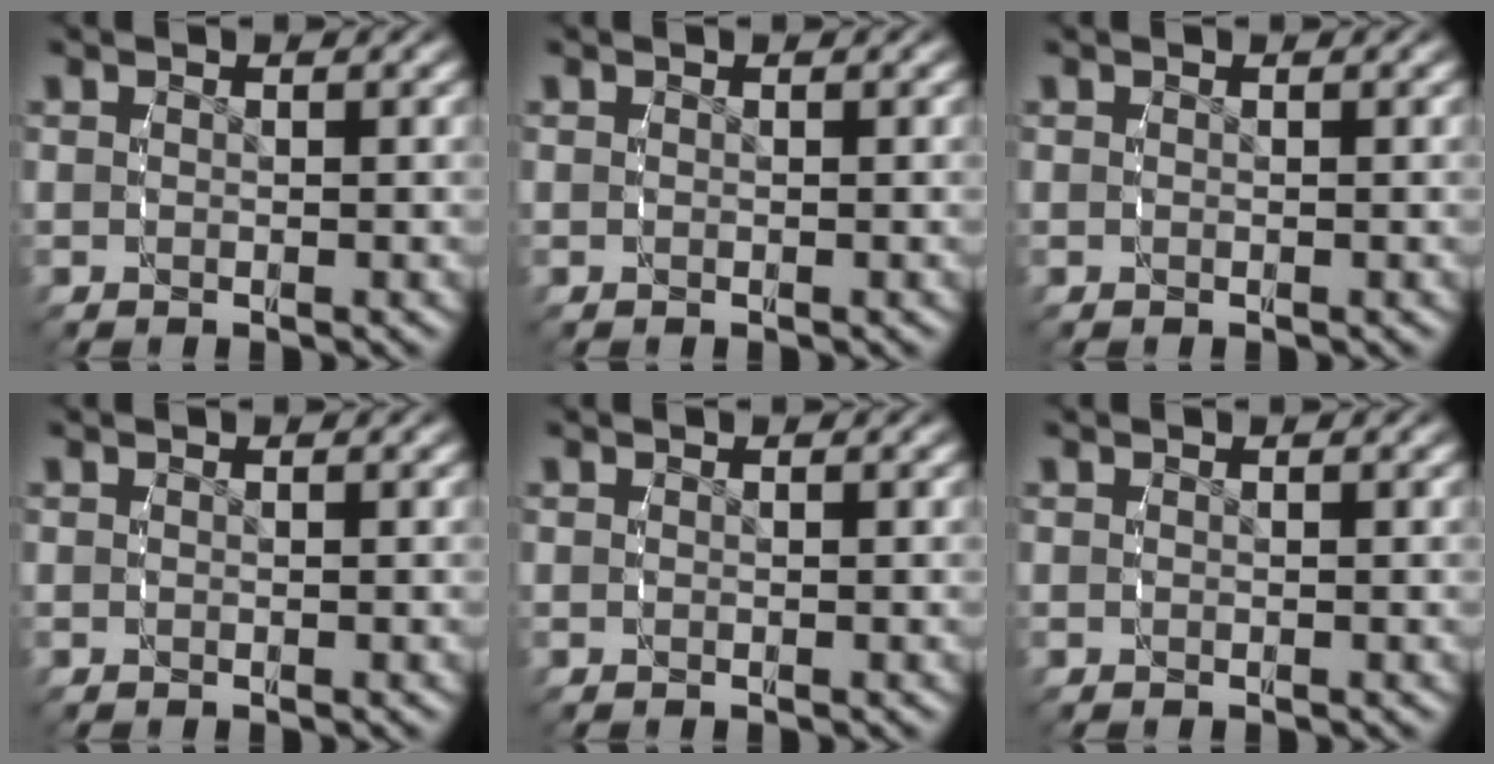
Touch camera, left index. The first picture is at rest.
{"total": 0.0}
{"total": 0.0}
{"total": 0.0}
{"total": 0.0}
{"total": 0.0}